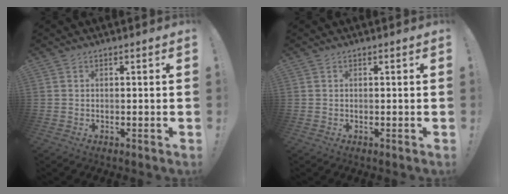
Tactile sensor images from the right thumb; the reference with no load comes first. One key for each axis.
{"total": 0.0}